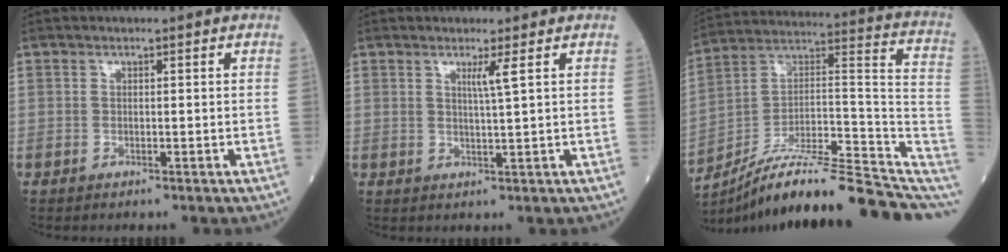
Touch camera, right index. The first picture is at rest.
{"total": 2.2, "force": [1.1, -0.8, 1.7], "torque": [-0.027, -0.009, 0.022]}
{"total": 22.0, "force": [-17.6, 2.6, 13.0], "torque": [-0.137, 0.047, -0.274]}